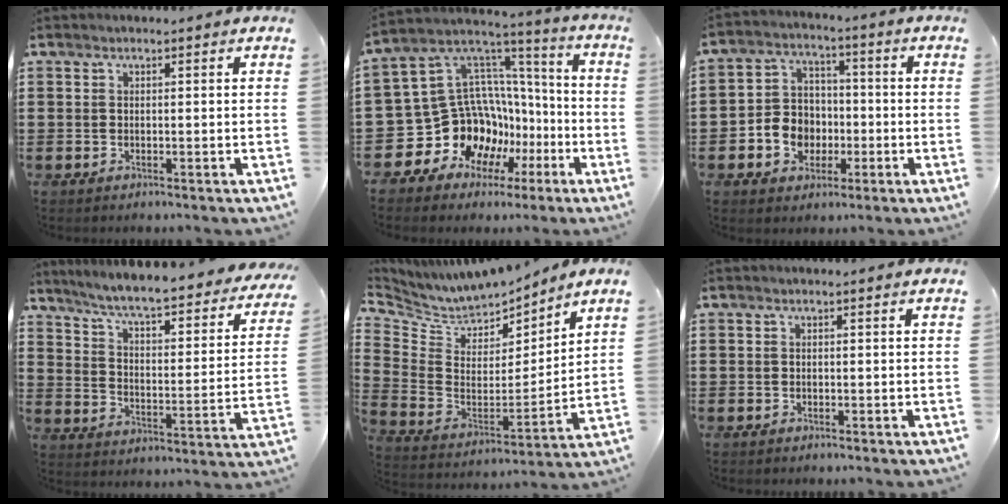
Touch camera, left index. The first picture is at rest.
{"total": 15.1, "force": [-4.6, 13.2, 5.7], "torque": [-0.160, -0.021, -0.047]}
{"total": 6.4, "force": [-1.9, 5.8, 2.0], "torque": [-0.059, 0.019, -0.037]}
{"total": 5.9, "force": [5.2, -0.5, 2.8], "torque": [-0.077, -0.048, 0.080]}
{"total": 6.8, "force": [6.4, 2.2, 0.4], "torque": [-0.052, -0.051, 0.112]}
{"total": 0.5, "force": [-0.4, 0.3, 0.1], "torque": [-0.004, 0.001, -0.009]}